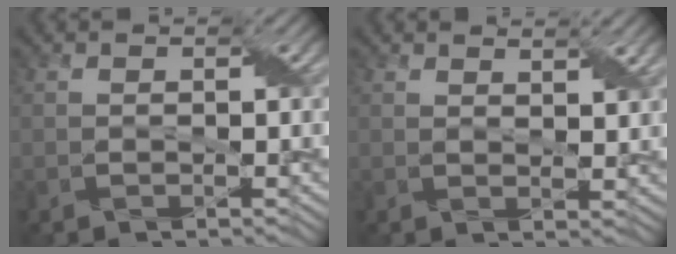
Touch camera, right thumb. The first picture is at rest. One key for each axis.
{"total": 2.1, "fx": 1.8, "fy": -0.4, "fz": 1.1, "tx": -0.021, "ty": -0.004, "tz": 0.040}